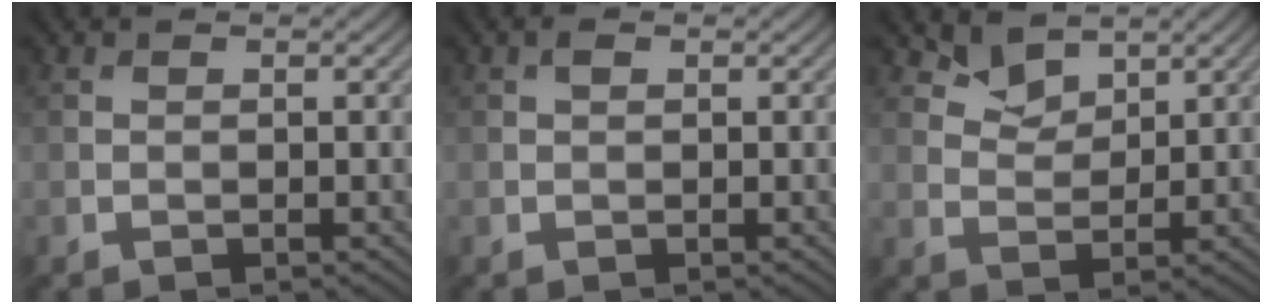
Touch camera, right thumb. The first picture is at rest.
{"total": 0.7, "force": [0.3, 0.4, 0.4], "torque": [-0.009, 0.001, 0.005]}
{"total": 3.6, "force": [2.8, 1.9, 1.3], "torque": [-0.031, -0.009, 0.056]}